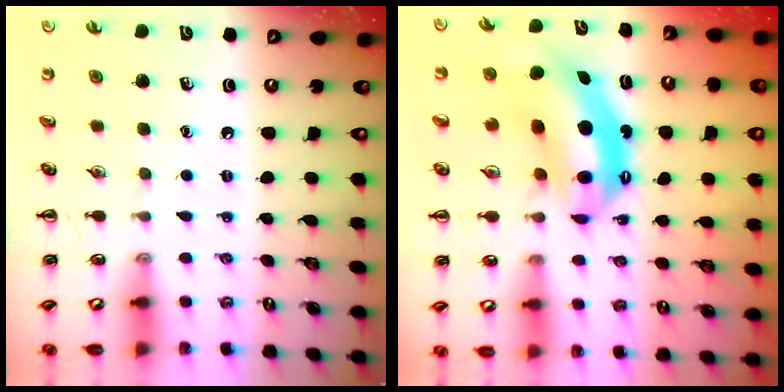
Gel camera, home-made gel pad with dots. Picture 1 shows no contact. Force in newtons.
{"total": 8.9, "press": 8.6, "slide": 2.3}